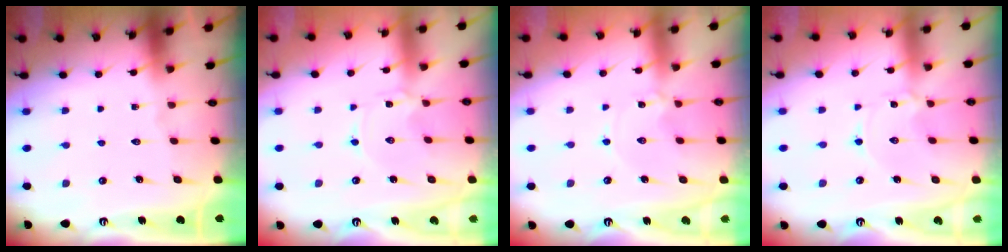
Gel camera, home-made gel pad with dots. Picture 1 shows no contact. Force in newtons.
{"total": 0.0}
{"total": 1.1, "press": 1.0, "slide": 0.1}
{"total": 0.7, "press": 0.7, "slide": 0.1}